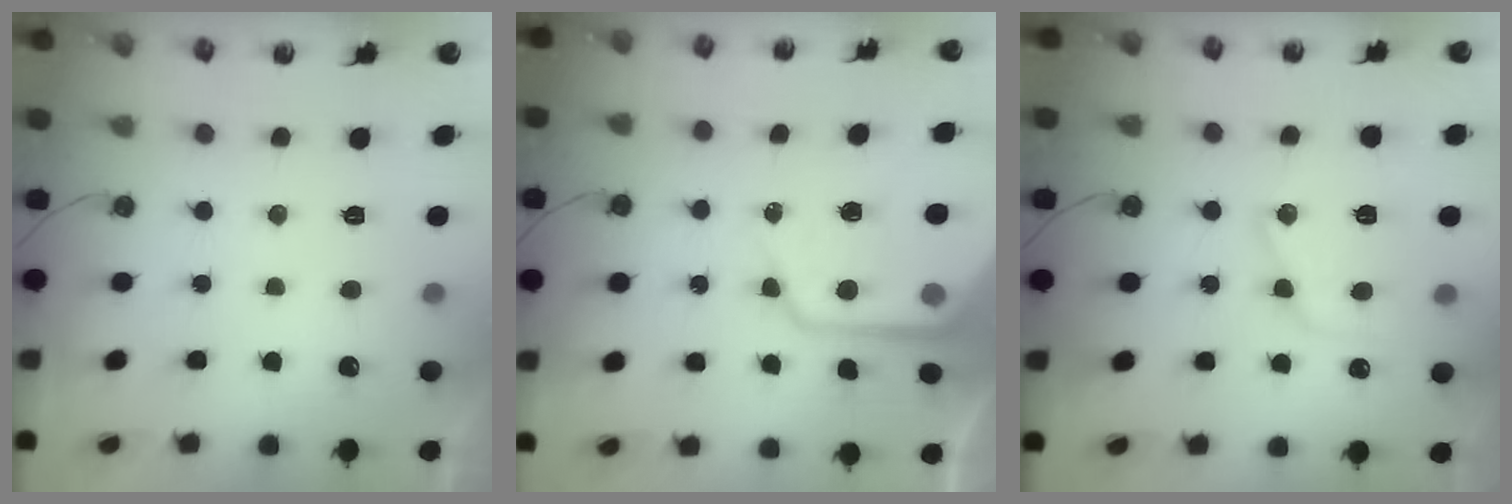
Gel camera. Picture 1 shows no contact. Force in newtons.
{"total": 16.4, "press": 16.3, "slide": 1.5}
{"total": 12.5, "press": 12.4, "slide": 1.2}